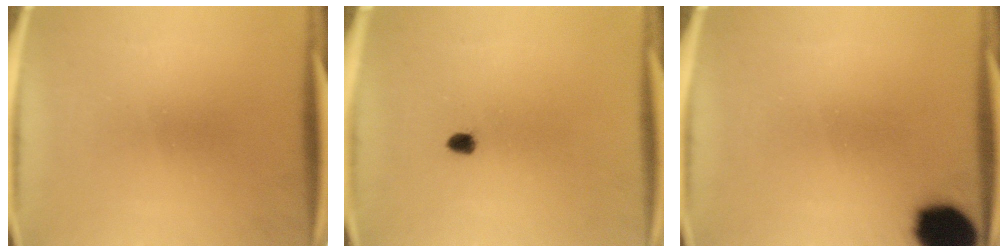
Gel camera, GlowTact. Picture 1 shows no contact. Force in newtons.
{"total": 1.5}
{"total": 14.0}